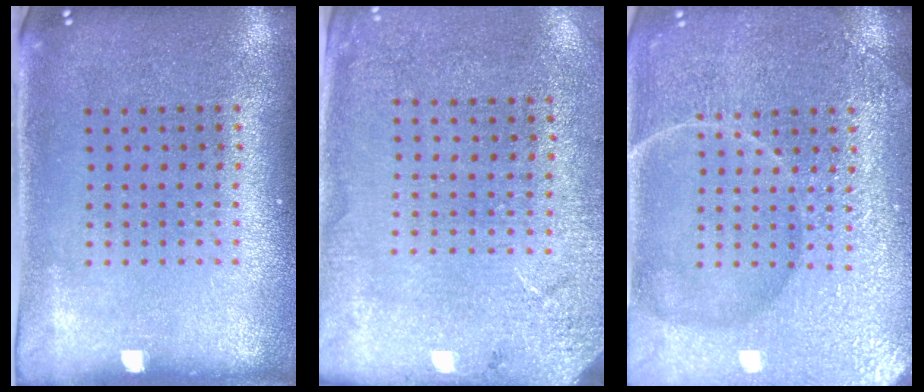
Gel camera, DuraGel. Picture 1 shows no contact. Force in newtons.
{"total": 2.6, "press": 2.4, "slide": 0.9}
{"total": 7.0, "press": 6.9, "slide": 1.0}